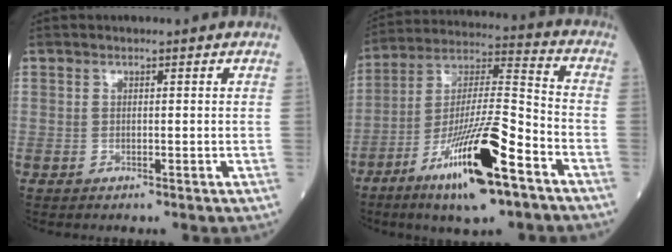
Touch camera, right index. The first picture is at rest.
{"total": 18.5, "force": [-9.9, 2.5, 15.5], "torque": [-0.298, -0.024, -0.169]}